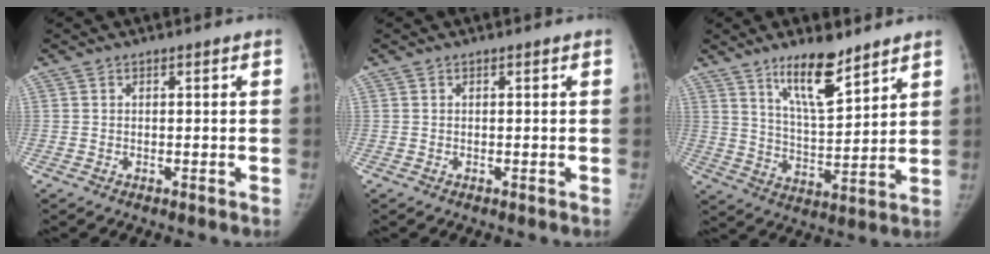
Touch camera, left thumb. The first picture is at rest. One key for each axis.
{"total": 0.0}
{"total": 11.5, "fx": 8.1, "fy": 3.2, "fz": 7.6, "tx": -0.114, "ty": -0.062, "tz": 0.148}